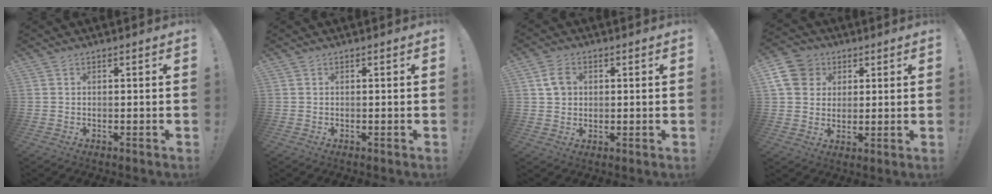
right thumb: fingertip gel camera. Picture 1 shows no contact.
{"total": 0.0}
{"total": 5.5, "force": [1.7, 4.4, 2.8], "torque": [-0.045, 0.008, 0.032]}
{"total": 11.3, "force": [3.8, 9.7, 4.4], "torque": [-0.067, -0.014, 0.078]}